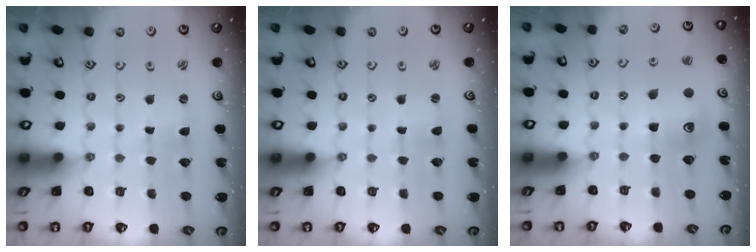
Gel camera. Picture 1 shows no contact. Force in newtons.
{"total": 0.6, "press": 0.5, "slide": 0.2}
{"total": 10.2, "press": 10.1, "slide": 1.0}